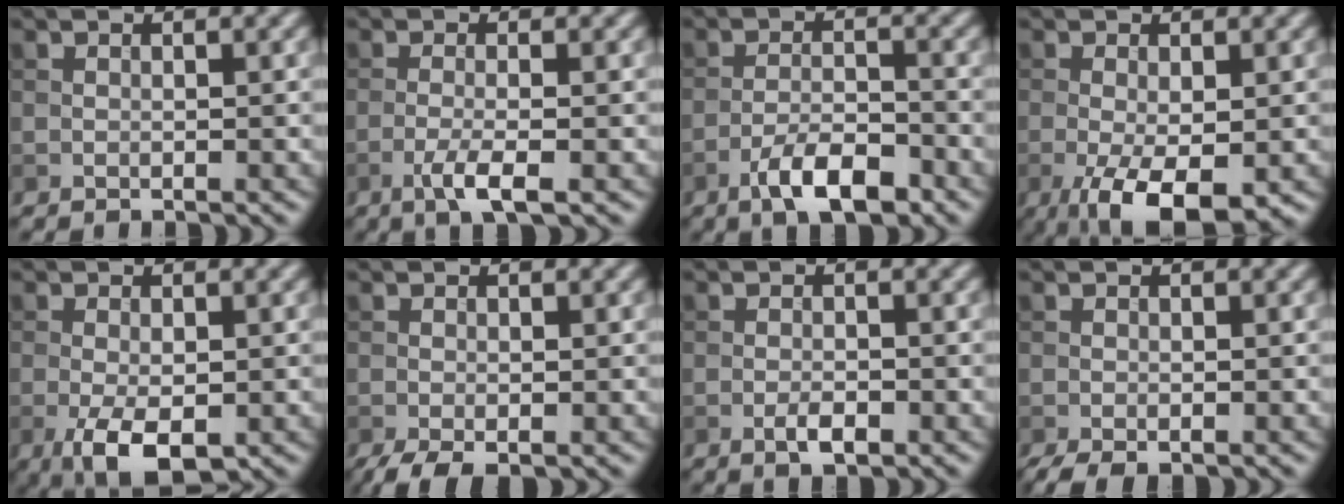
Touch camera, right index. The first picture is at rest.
{"total": 3.0, "force": [-1.3, 0.6, 2.7], "torque": [-0.049, 0.004, -0.031]}
{"total": 5.0, "force": [-3.1, 1.7, 3.5], "torque": [-0.062, 0.003, -0.058]}
{"total": 6.2, "force": [-2.4, 2.3, 5.2], "torque": [-0.101, -0.014, -0.036]}
{"total": 4.7, "force": [-1.8, 2.1, 3.8], "torque": [-0.076, -0.012, -0.027]}
{"total": 2.9, "force": [-1.6, 0.9, 2.2], "torque": [-0.044, -0.009, -0.027]}
{"total": 1.8, "force": [-0.9, 0.7, 1.4], "torque": [-0.026, -0.001, -0.017]}
{"total": 2.3, "force": [-1.5, 0.6, 1.6], "torque": [-0.033, -0.006, -0.026]}